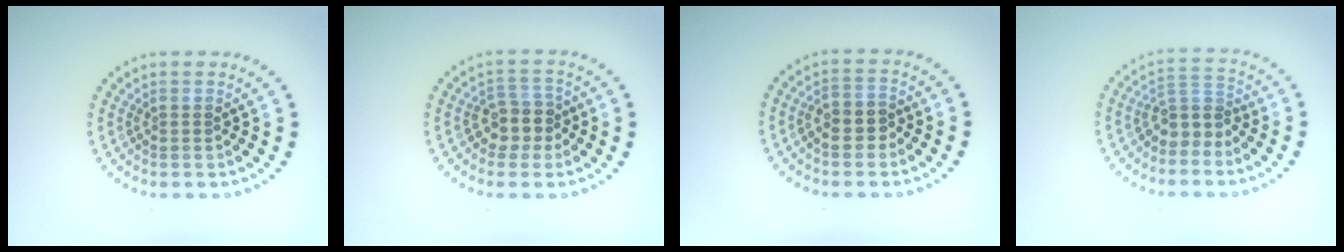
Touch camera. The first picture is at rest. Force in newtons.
{"total": 2.8, "press": 2.5, "slide": 1.3}
{"total": 2.6, "press": 2.5, "slide": 0.7}
{"total": 2.9, "press": 2.1, "slide": 1.9}